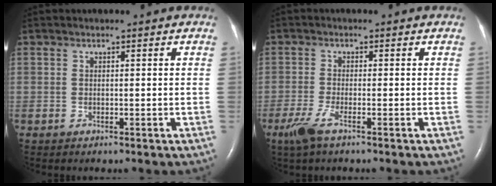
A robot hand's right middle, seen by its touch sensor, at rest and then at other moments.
{"total": 3.6, "force": [-2.2, 0.6, 2.8], "torque": [-0.071, -0.010, -0.046]}